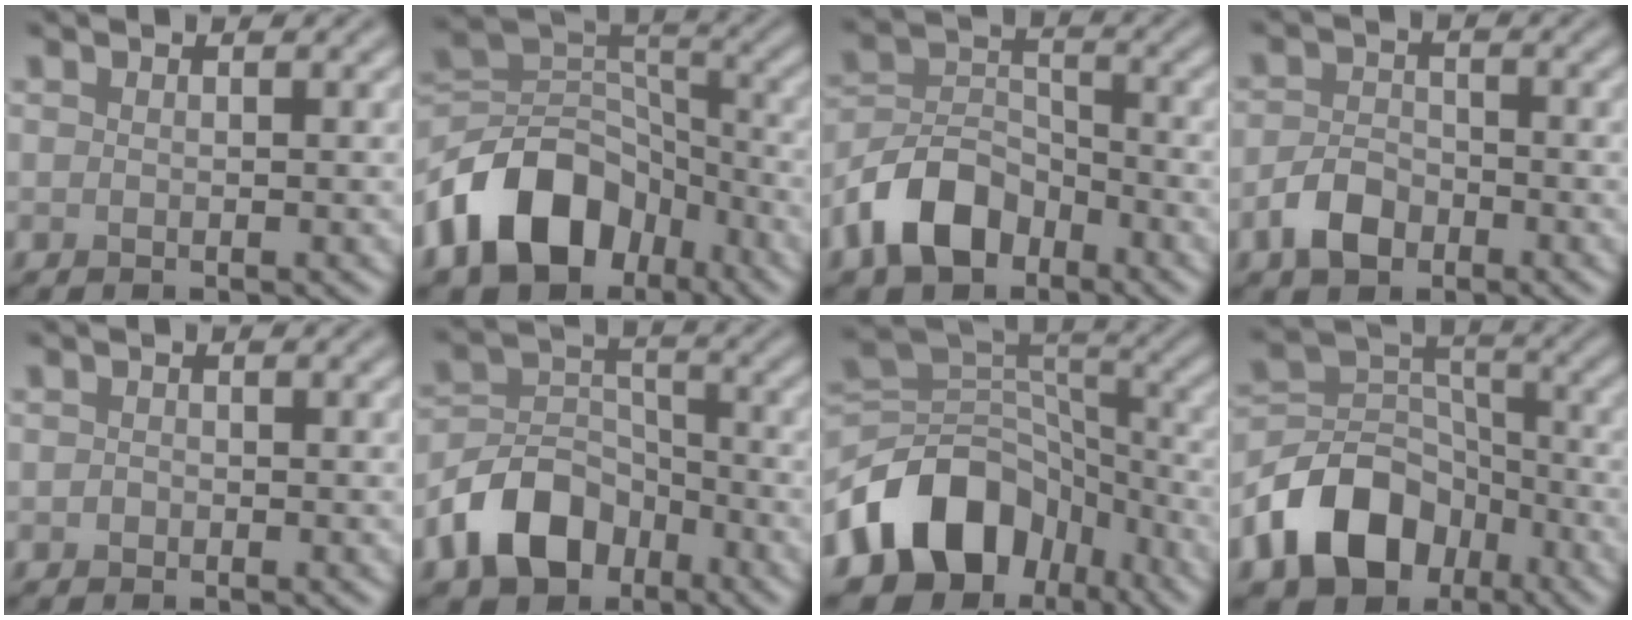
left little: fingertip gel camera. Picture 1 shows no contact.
{"total": 11.1, "force": [-6.1, 7.4, 5.7], "torque": [-0.097, 0.009, -0.123]}
{"total": 6.6, "force": [-4.0, 4.1, 3.2], "torque": [-0.060, 0.001, -0.088]}
{"total": 3.3, "force": [-1.9, 2.1, 1.8], "torque": [-0.034, 0.004, -0.041]}
{"total": 0.5, "force": [-0.2, 0.4, 0.2], "torque": [-0.001, -0.004, -0.005]}
{"total": 7.4, "force": [-4.3, 4.9, 3.5], "torque": [-0.058, -0.001, -0.092]}
{"total": 11.2, "force": [-5.8, 8.0, 5.4], "torque": [-0.082, 0.012, -0.114]}
{"total": 9.6, "force": [-5.1, 6.6, 4.7], "torque": [-0.082, -0.001, -0.103]}